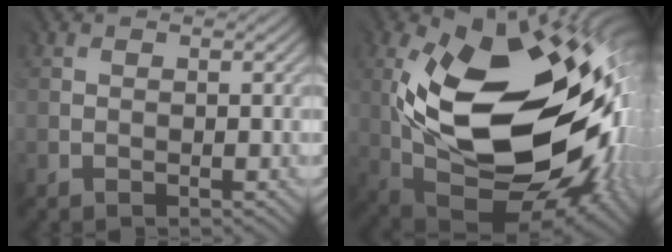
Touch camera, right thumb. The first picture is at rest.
{"total": 21.3, "force": [1.2, 11.1, 18.1], "torque": [-0.327, -0.019, 0.022]}